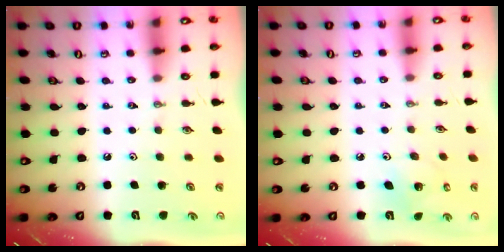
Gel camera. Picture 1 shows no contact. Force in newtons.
{"total": 4.0, "press": 4.0, "slide": 0.3}